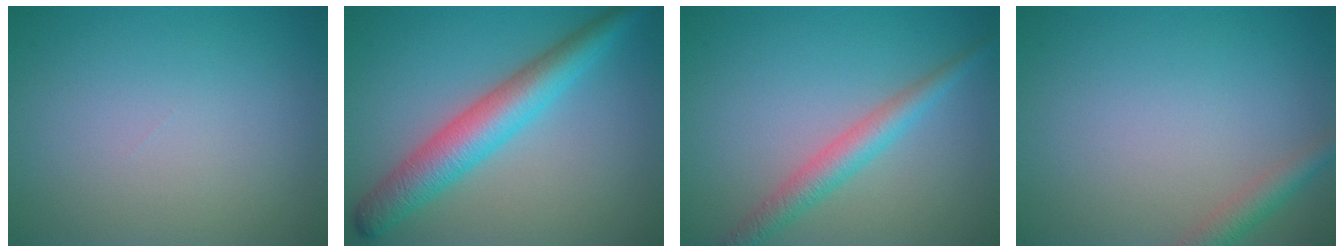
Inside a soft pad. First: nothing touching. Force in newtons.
{"total": 5.8, "press": 5.8, "slide": 0.1}
{"total": 3.0, "press": 3.0, "slide": 0.0}
{"total": 2.1, "press": 2.1, "slide": 0.1}